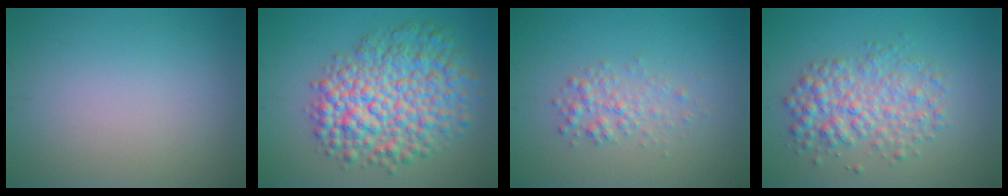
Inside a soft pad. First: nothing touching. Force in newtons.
{"total": 9.0, "press": 9.0, "slide": 0.2}
{"total": 1.9, "press": 1.9, "slide": 0.0}
{"total": 4.6, "press": 4.6, "slide": 0.0}